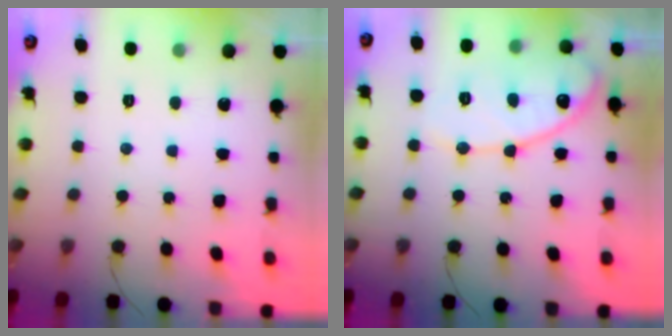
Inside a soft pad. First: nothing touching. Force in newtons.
{"total": 13.6, "press": 13.6, "slide": 0.9}